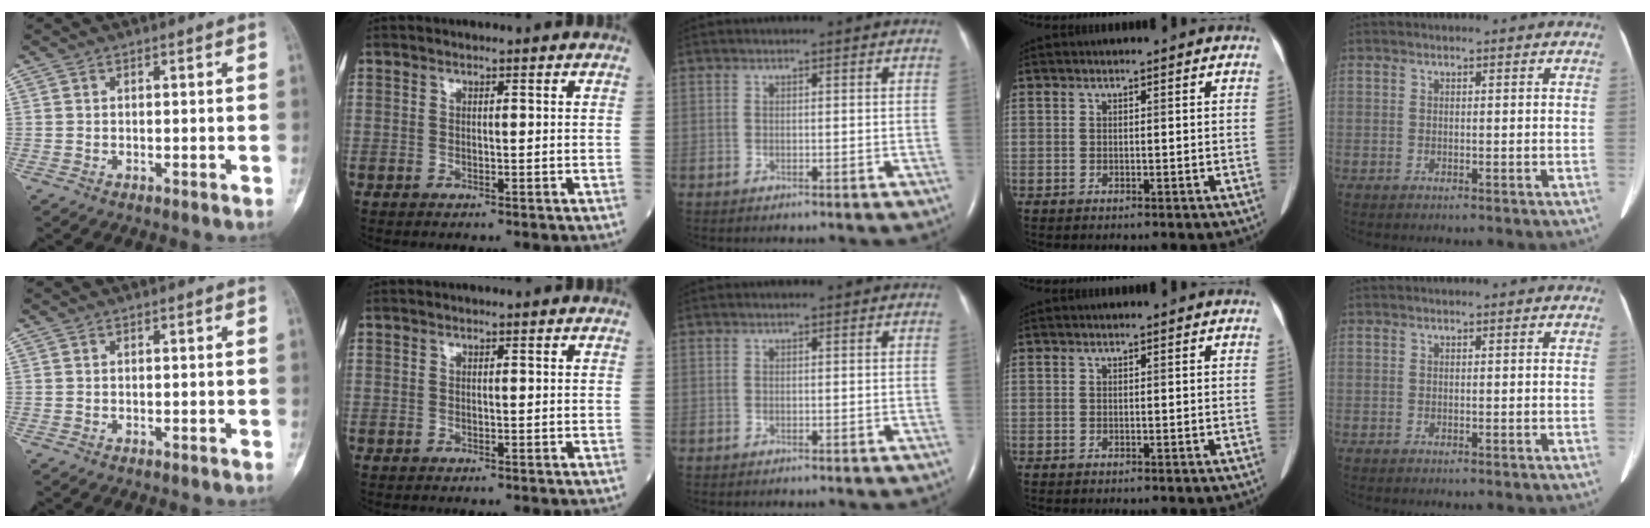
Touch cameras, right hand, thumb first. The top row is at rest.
{}